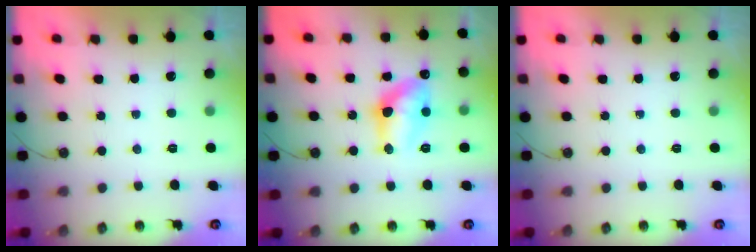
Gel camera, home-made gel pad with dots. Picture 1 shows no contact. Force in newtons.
{"total": 11.6, "press": 11.6, "slide": 0.8}
{"total": 0.0}